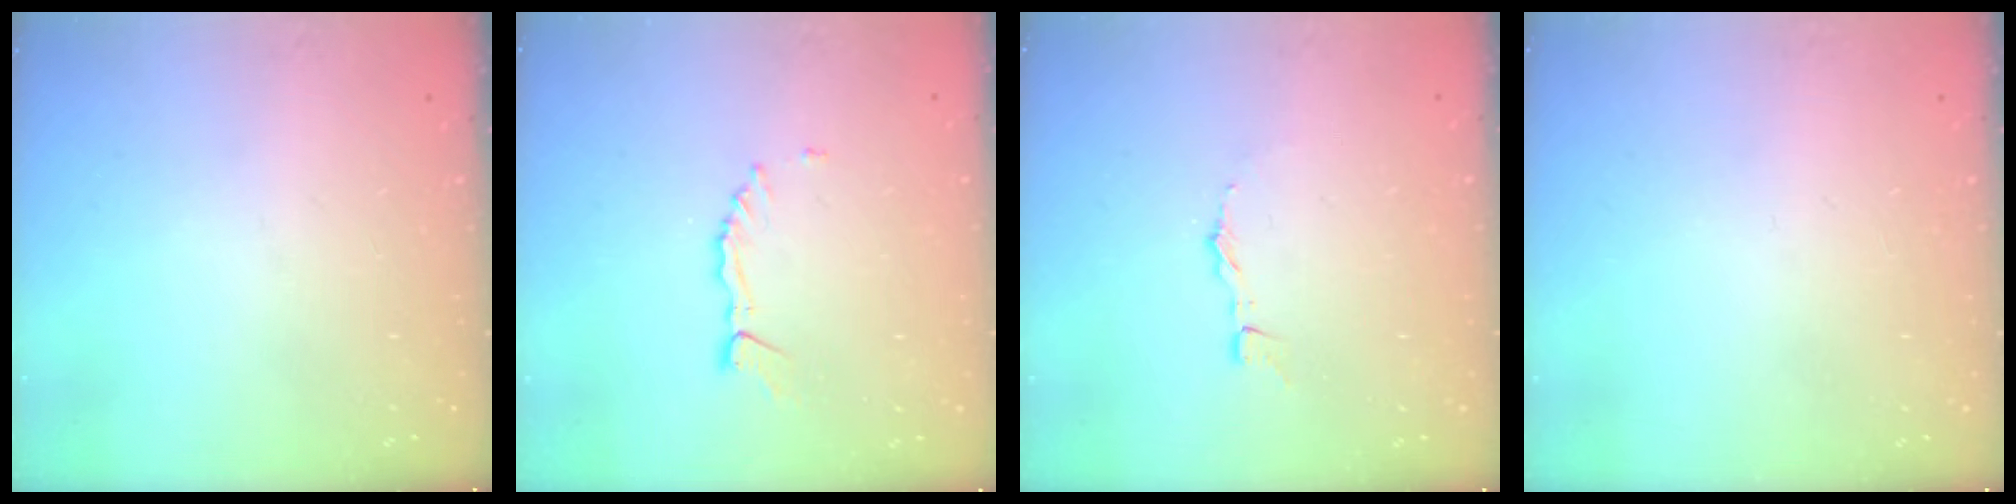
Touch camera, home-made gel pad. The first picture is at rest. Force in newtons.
{"total": 2.7, "press": 2.7, "slide": 0.3}
{"total": 1.4, "press": 1.4, "slide": 0.1}
{"total": 0.0}